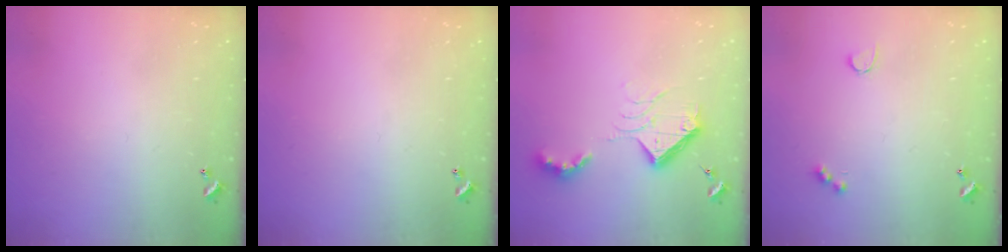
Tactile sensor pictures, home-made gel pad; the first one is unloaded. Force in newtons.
{"total": 0.0}
{"total": 12.0, "press": 12.0, "slide": 0.4}
{"total": 2.6, "press": 2.5, "slide": 0.5}